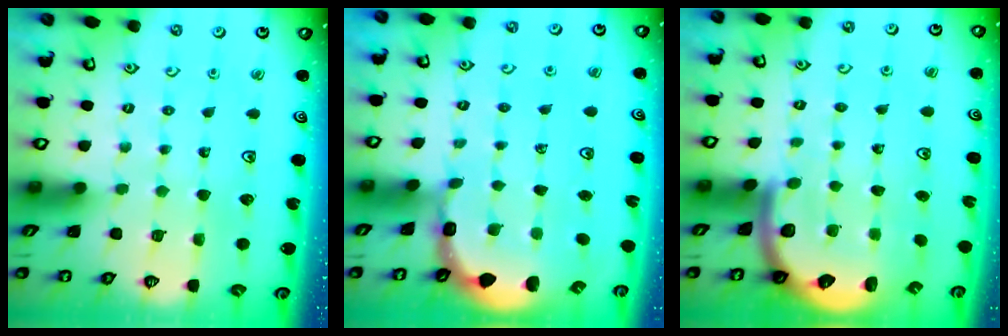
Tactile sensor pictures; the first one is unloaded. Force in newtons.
{"total": 2.6, "press": 2.4, "slide": 0.9}
{"total": 3.4, "press": 3.2, "slide": 1.0}